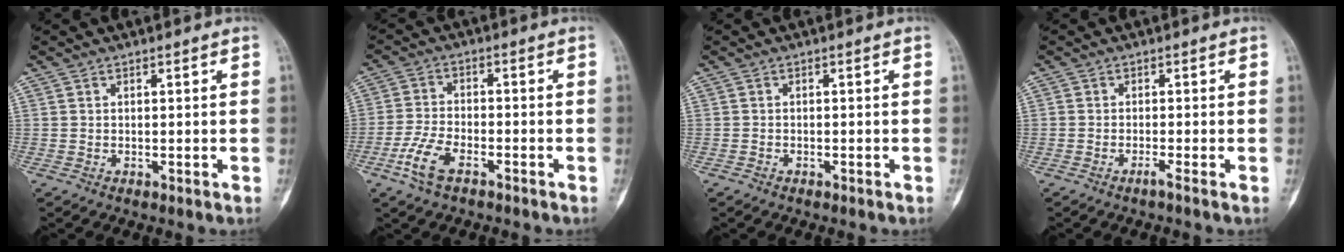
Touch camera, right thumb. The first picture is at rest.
{"total": 7.0, "force": [-3.9, 3.2, 4.9], "torque": [-0.109, 0.017, -0.077]}
{"total": 0.6, "force": [-0.5, 0.3, 0.1], "torque": [-0.007, 0.002, -0.010]}
{"total": 1.2, "force": [-0.9, -0.4, 0.8], "torque": [-0.019, -0.002, -0.019]}